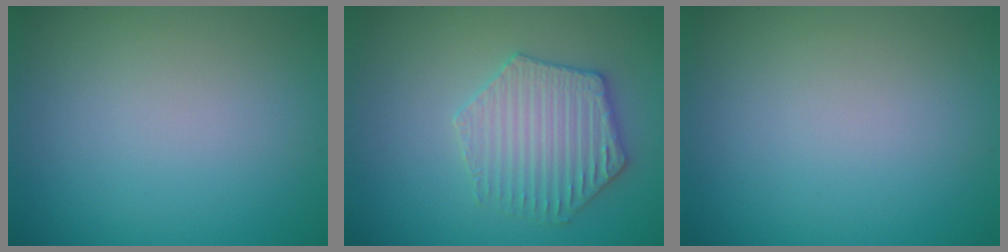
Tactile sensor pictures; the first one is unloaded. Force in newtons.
{"total": 3.9, "press": 3.9, "slide": 0.3}
{"total": 0.0}